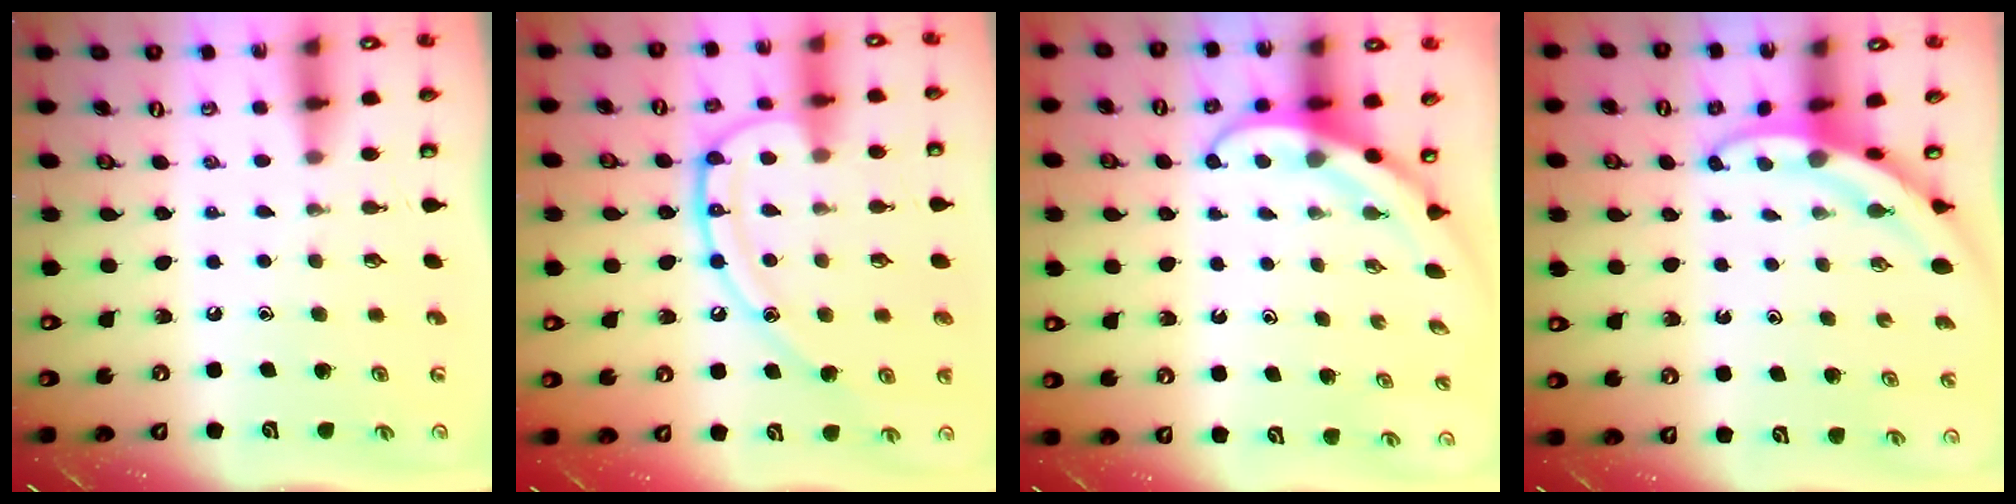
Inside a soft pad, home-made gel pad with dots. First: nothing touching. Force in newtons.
{"total": 16.5, "press": 16.4, "slide": 1.4}
{"total": 3.9, "press": 3.9, "slide": 0.3}
{"total": 3.4, "press": 3.4, "slide": 0.2}